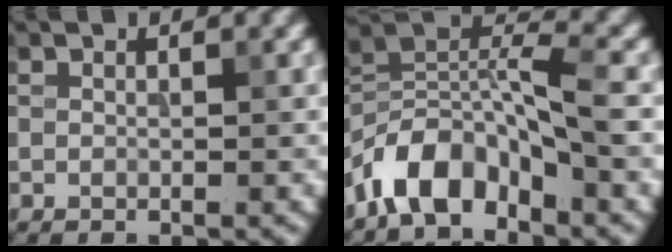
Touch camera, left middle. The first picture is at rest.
{"total": 8.0, "force": [-4.6, 3.6, 5.5], "torque": [-0.102, 0.012, -0.094]}